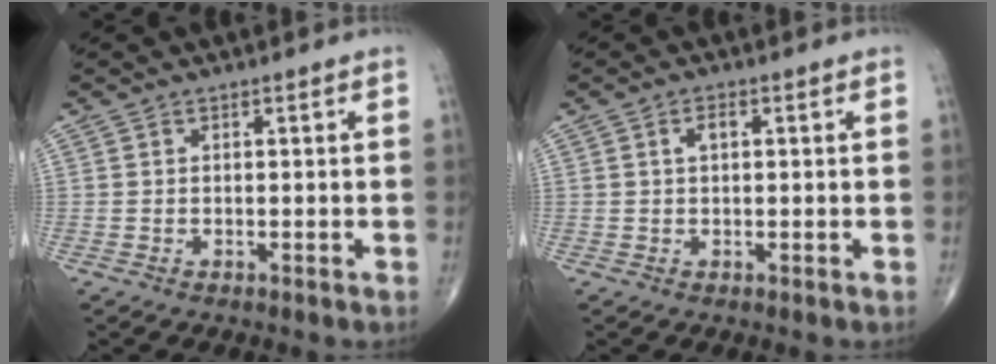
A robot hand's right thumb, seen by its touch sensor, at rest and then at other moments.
{"total": 2.0, "force": [0.5, 1.1, 1.6], "torque": [-0.030, 0.006, 0.008]}